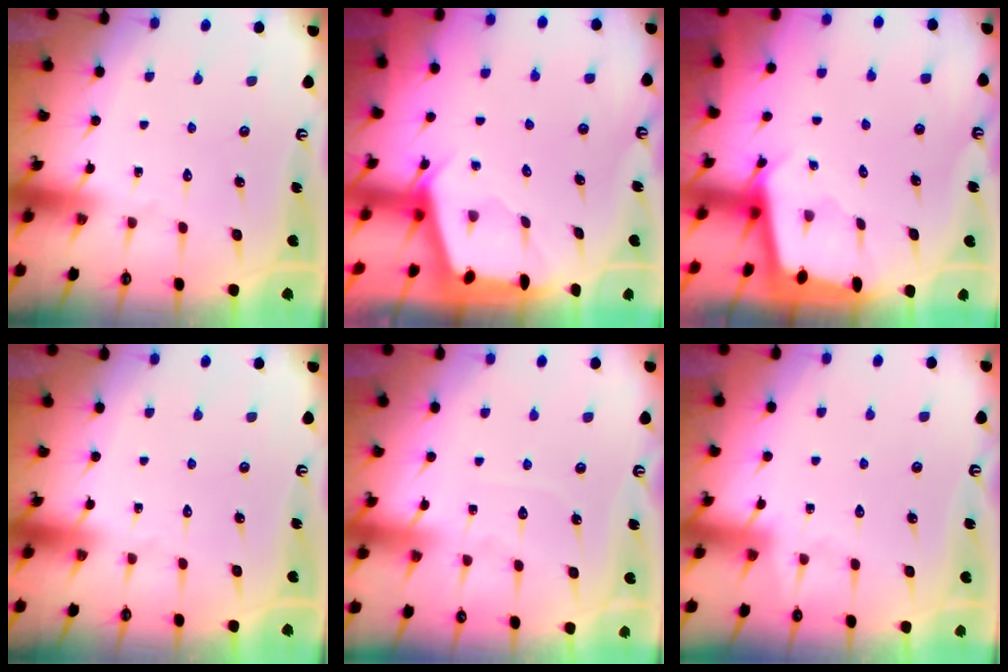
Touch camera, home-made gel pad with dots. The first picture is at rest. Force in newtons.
{"total": 2.0, "press": 2.0, "slide": 0.3}
{"total": 1.8, "press": 1.8, "slide": 0.2}
{"total": 0.0}
{"total": 4.9, "press": 4.8, "slide": 0.5}
{"total": 2.5, "press": 2.5, "slide": 0.4}